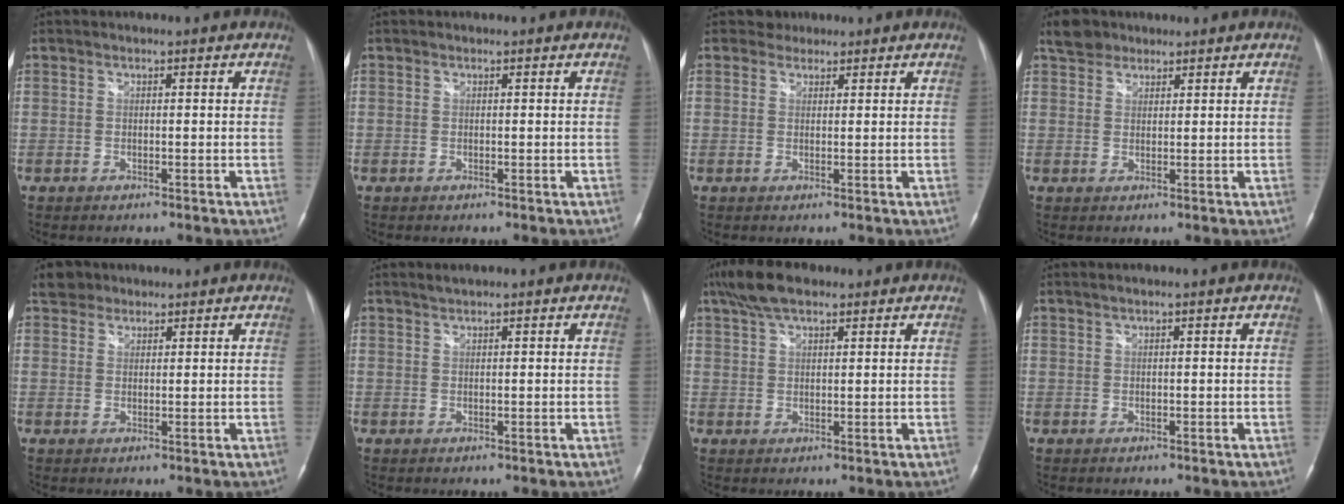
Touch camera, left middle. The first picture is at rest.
{"total": 0.0}
{"total": 1.8, "force": [1.4, 0.9, -0.5], "torque": [0.010, 0.006, 0.017]}
{"total": 3.6, "force": [2.8, 2.2, 0.6], "torque": [-0.019, 0.014, 0.051]}
{"total": 2.9, "force": [2.2, 1.8, 0.2], "torque": [-0.009, 0.014, 0.038]}
{"total": 0.8, "force": [0.7, -0.1, 0.1], "torque": [-0.006, 0.003, 0.018]}
{"total": 6.5, "force": [4.7, 2.2, 3.9], "torque": [-0.085, 0.022, 0.088]}
{"total": 0.6, "force": [0.4, -0.1, 0.5], "torque": [-0.015, 0.009, 0.012]}